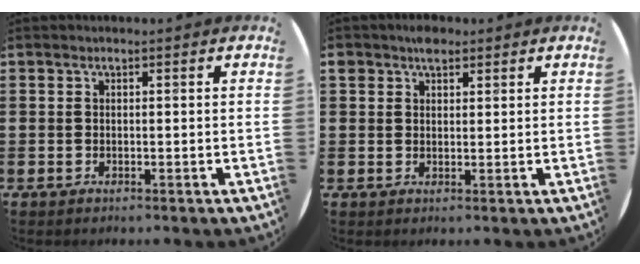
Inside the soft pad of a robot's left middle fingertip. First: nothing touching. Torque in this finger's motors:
{"motor_torque": [0.60, -0.54, 0.09, 0.07]}